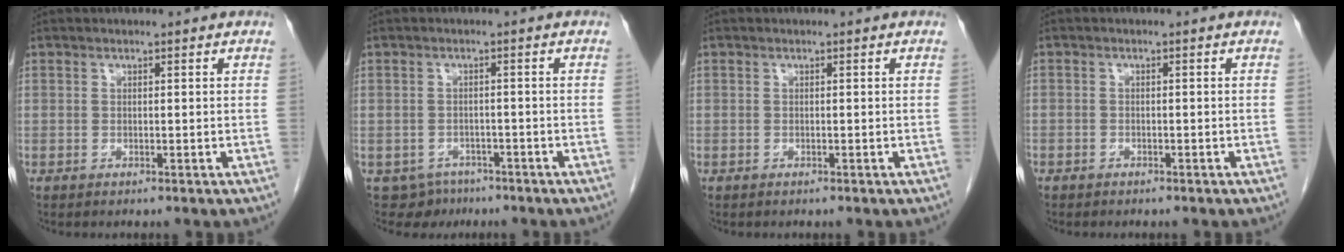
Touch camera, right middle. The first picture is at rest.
{"total": 3.9, "force": [-2.7, 2.7, 0.0], "torque": [0.005, 0.007, -0.037]}
{"total": 0.0}
{"total": 1.5, "force": [-1.2, 0.9, 0.3], "torque": [-0.010, 0.002, -0.017]}